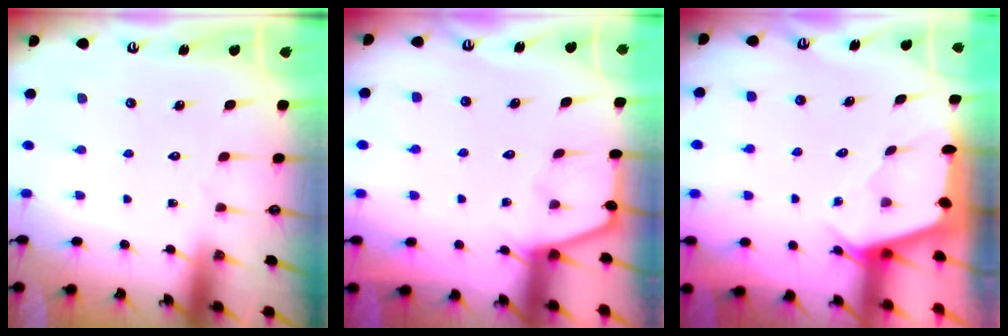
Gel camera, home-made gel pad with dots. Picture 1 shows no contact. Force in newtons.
{"total": 2.7, "press": 2.7, "slide": 0.4}
{"total": 2.4, "press": 2.4, "slide": 0.3}